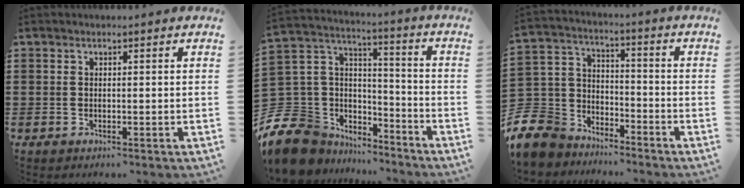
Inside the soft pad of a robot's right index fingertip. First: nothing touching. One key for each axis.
{"total": 10.2, "fx": -6.2, "fy": 7.8, "fz": 2.1, "tx": -0.106, "ty": -0.005, "tz": -0.120}
{"total": 7.6, "fx": -5.4, "fy": 5.2, "fz": 0.7, "tx": -0.079, "ty": -0.006, "tz": -0.116}